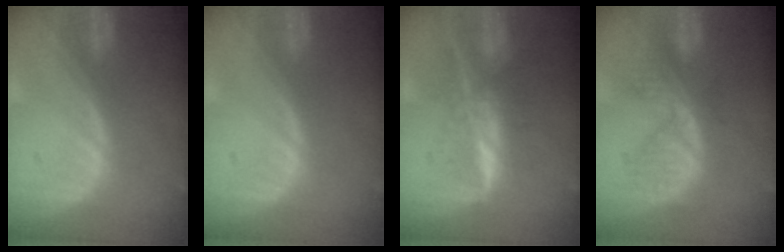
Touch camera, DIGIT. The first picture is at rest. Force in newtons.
{"total": 0.0}
{"total": 7.4, "press": 6.2, "slide": 3.9}
{"total": 6.4, "press": 6.2, "slide": 1.7}